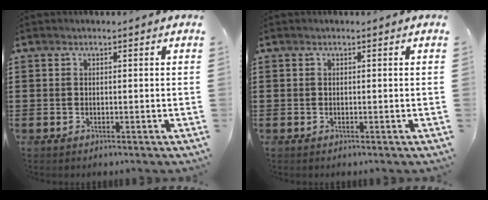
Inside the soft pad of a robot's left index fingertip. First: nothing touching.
{"total": 0.0}